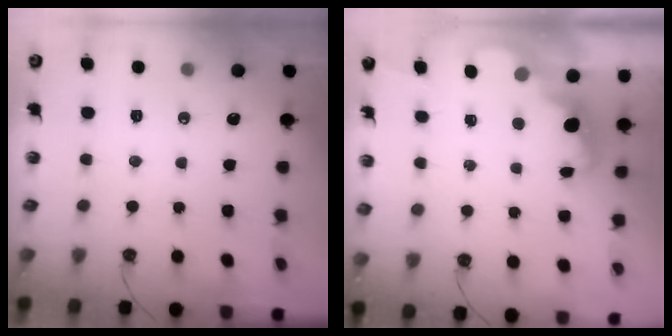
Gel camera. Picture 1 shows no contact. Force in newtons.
{"total": 2.4, "press": 2.4, "slide": 0.5}